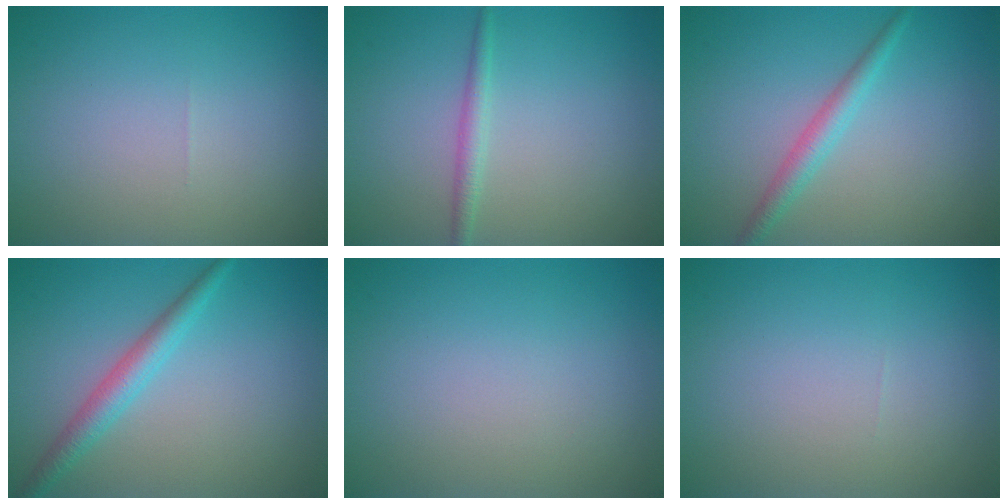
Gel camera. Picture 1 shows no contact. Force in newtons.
{"total": 1.4, "press": 1.4, "slide": 0.1}
{"total": 2.1, "press": 2.1, "slide": 0.1}
{"total": 2.8, "press": 2.8, "slide": 0.1}
{"total": 0.0}
{"total": 0.0}